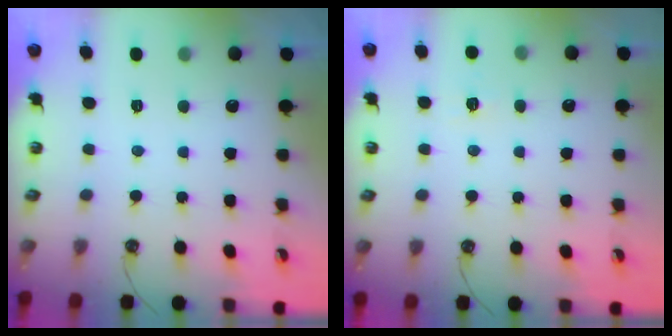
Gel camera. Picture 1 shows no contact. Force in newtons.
{"total": 4.6, "press": 4.6, "slide": 0.6}